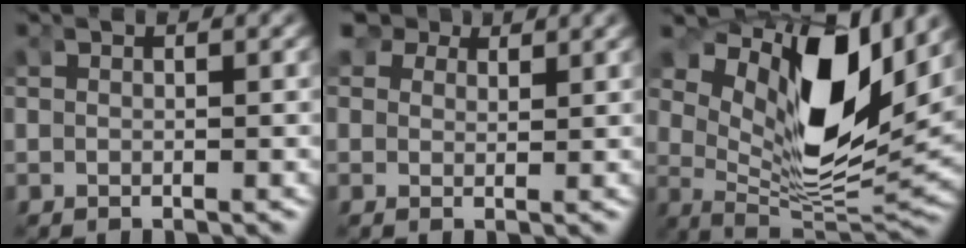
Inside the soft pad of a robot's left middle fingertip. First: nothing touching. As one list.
[{"total": 4.1, "force": [3.0, 2.1, 1.8], "torque": [-0.033, 0.000, 0.048]}, {"total": 12.0, "force": [4.5, 4.9, 10.0], "torque": [-0.165, 0.001, 0.076]}]